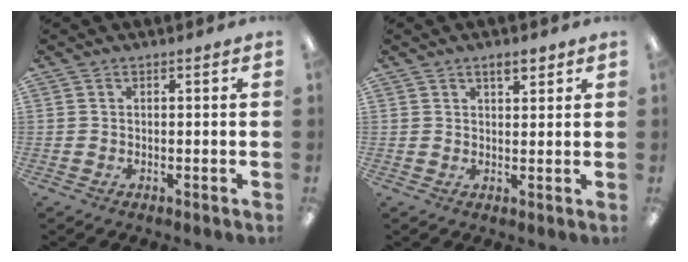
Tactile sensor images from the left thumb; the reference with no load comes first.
{"total": 3.7, "force": [2.6, 1.5, 2.1], "torque": [-0.020, -0.009, 0.042]}